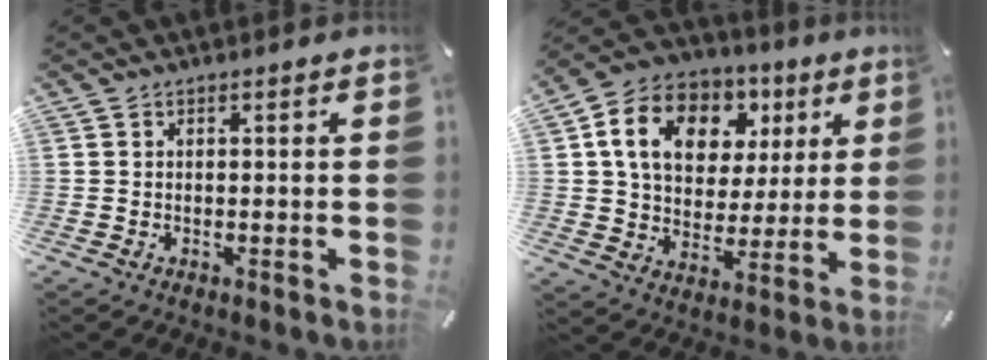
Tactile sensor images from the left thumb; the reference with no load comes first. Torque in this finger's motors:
{"motor_torque": [2.67, 2.33, 1.42, -1.35, 0.26]}